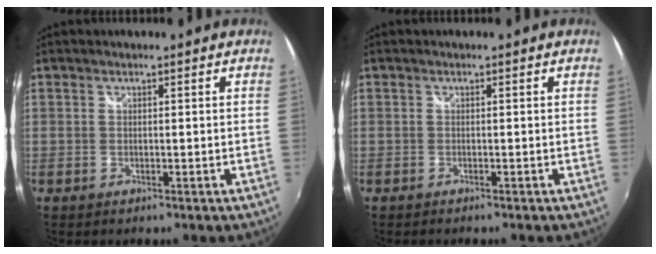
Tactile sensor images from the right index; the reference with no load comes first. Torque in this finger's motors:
{"motor_torque": [0.06, 0.03, -0.08, -0.07]}